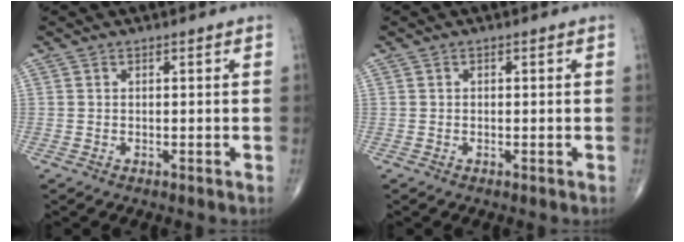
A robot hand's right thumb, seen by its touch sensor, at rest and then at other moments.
{"total": 0.0}